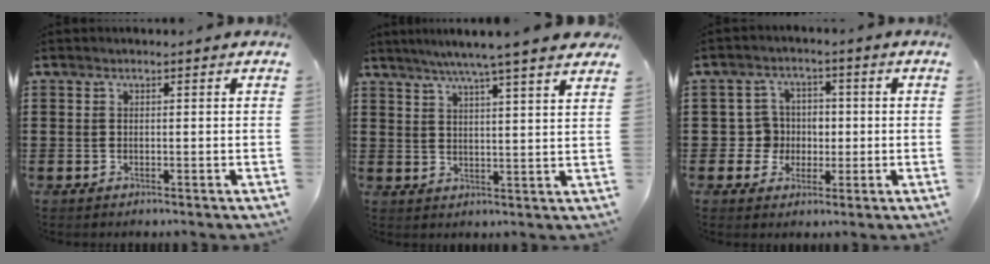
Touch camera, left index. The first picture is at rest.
{"total": 6.1, "force": [5.1, -1.0, 3.2], "torque": [-0.077, -0.020, 0.086]}
{"total": 5.0, "force": [-0.3, 4.9, 1.0], "torque": [-0.040, 0.014, -0.006]}